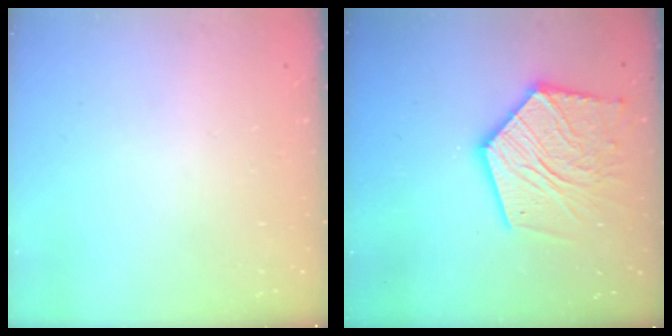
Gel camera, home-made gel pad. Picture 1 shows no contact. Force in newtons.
{"total": 18.9, "press": 18.8, "slide": 1.9}